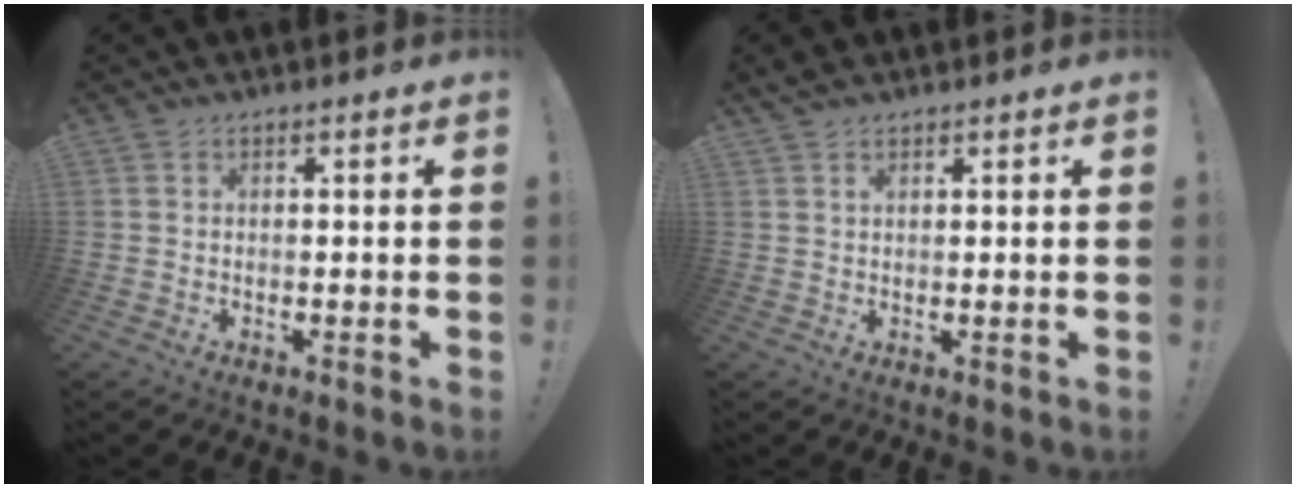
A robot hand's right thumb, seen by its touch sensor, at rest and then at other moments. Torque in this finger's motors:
{"motor_torque": [-0.18, 0.23, 0.32, 0.26, 0.05]}